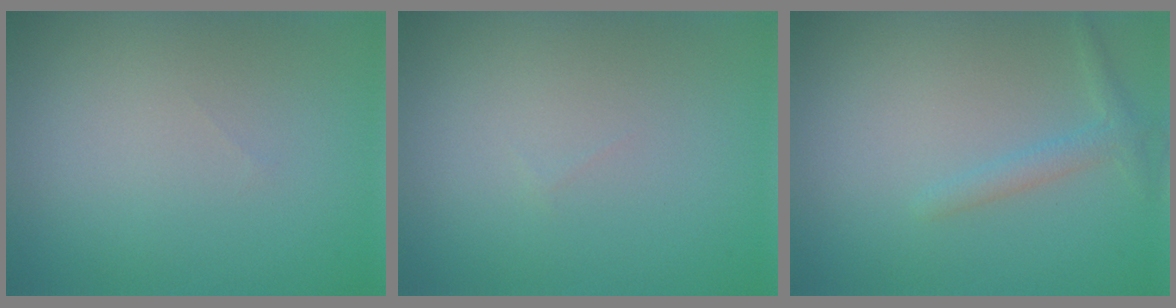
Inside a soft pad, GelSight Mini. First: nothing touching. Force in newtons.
{"total": 0.0}
{"total": 1.4, "press": 1.4, "slide": 0.1}